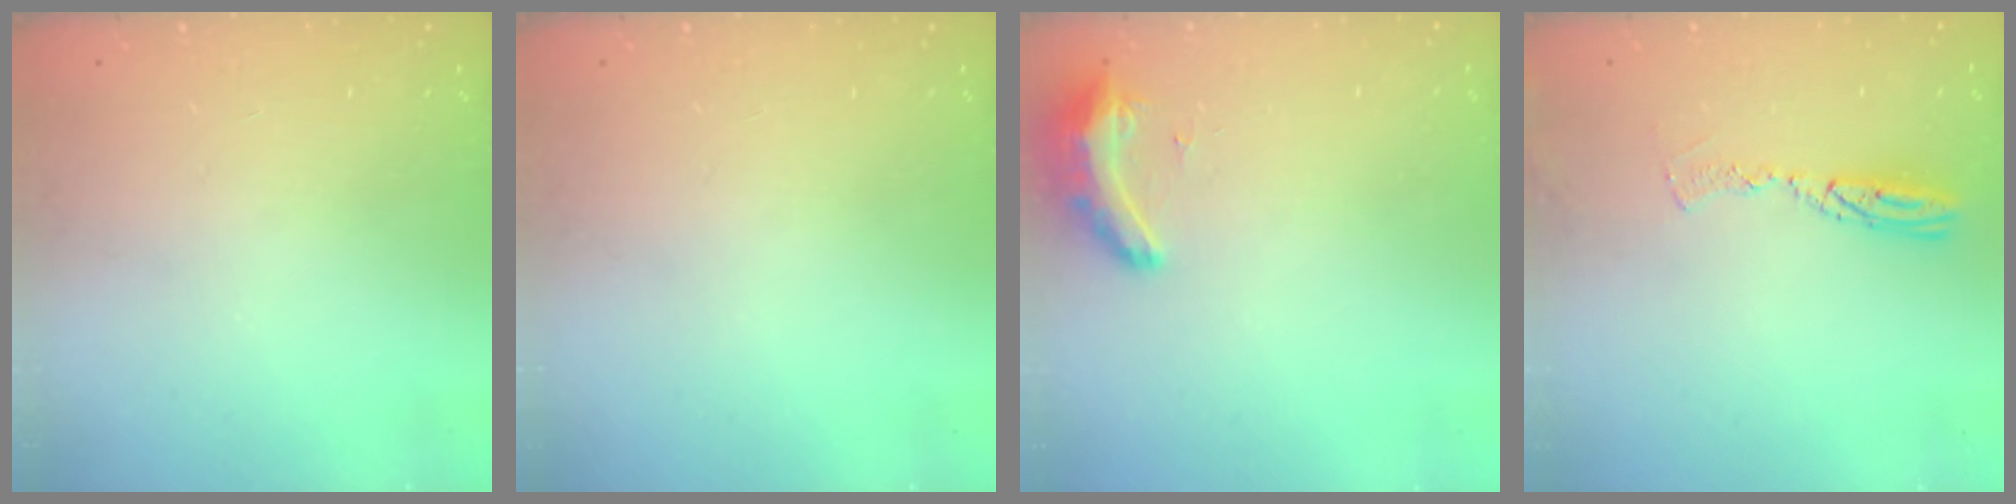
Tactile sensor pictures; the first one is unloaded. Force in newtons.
{"total": 0.0}
{"total": 8.6, "press": 8.5, "slide": 1.2}
{"total": 7.2, "press": 7.1, "slide": 0.6}